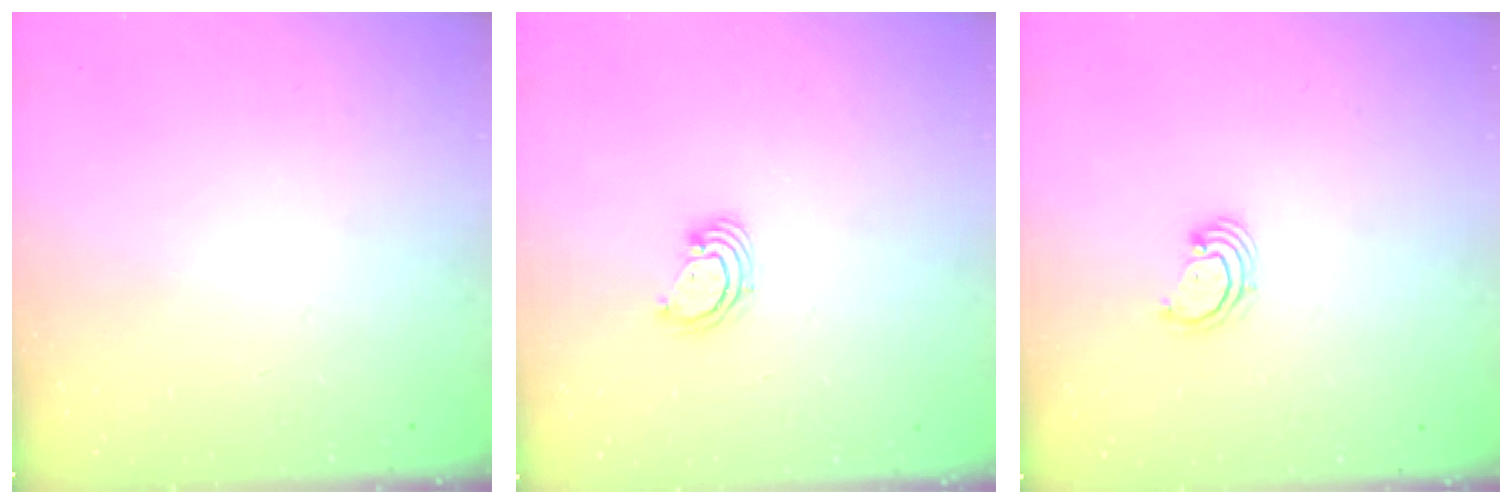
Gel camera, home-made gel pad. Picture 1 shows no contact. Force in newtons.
{"total": 3.3, "press": 3.3, "slide": 0.2}
{"total": 2.3, "press": 2.3, "slide": 0.1}